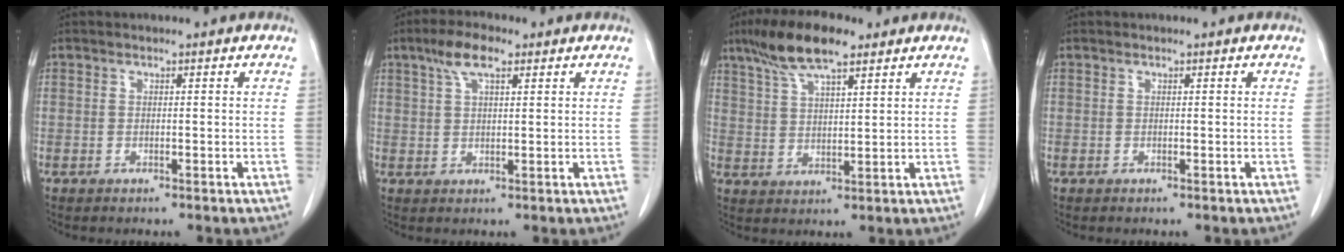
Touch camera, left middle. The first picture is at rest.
{"total": 5.2, "force": [3.1, 1.5, 3.9], "torque": [-0.084, 0.014, 0.058]}
{"total": 9.8, "force": [6.9, 2.2, 6.6], "torque": [-0.129, 0.016, 0.125]}
{"total": 0.0}